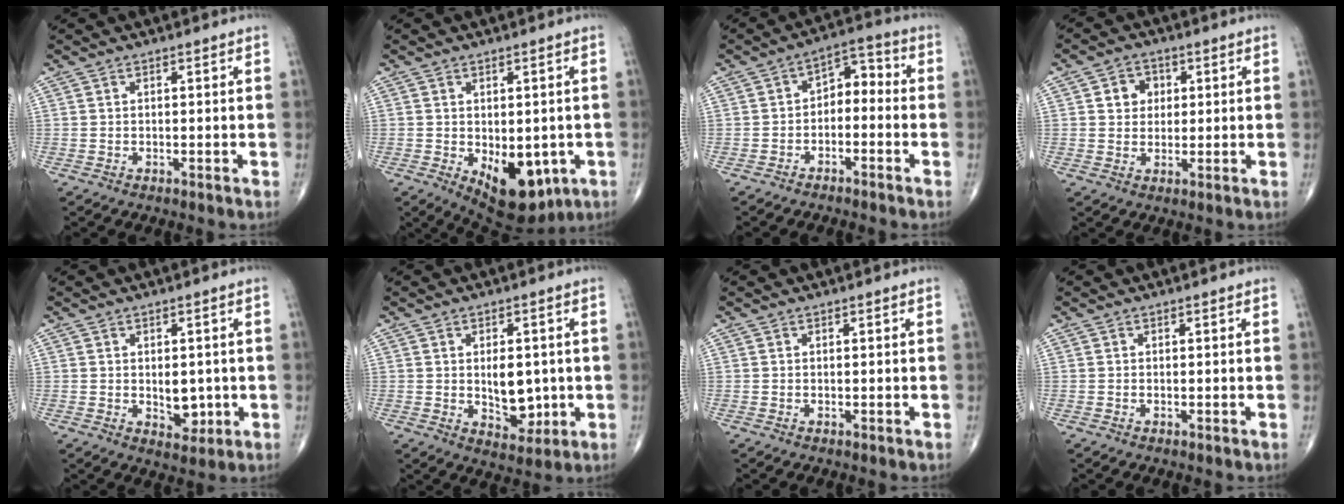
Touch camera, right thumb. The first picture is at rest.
{"total": 12.2, "force": [-3.6, 6.9, 9.4], "torque": [-0.104, -0.012, -0.033]}
{"total": 6.2, "force": [-1.8, 4.1, 4.3], "torque": [-0.040, 0.049, -0.041]}
{"total": 5.0, "force": [1.3, 4.3, 2.2], "torque": [-0.007, 0.000, 0.016]}
{"total": 4.9, "force": [-0.2, 3.2, 3.7], "torque": [-0.030, -0.007, 0.007]}
{"total": 7.6, "force": [0.0, 4.7, 6.0], "torque": [-0.061, -0.011, 0.014]}
{"total": 0.0}
{"total": 0.0}